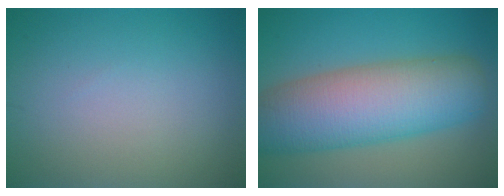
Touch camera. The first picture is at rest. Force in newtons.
{"total": 11.0, "press": 11.0, "slide": 0.7}